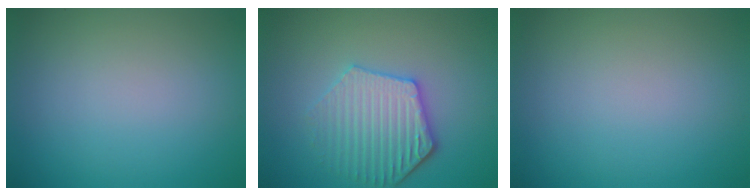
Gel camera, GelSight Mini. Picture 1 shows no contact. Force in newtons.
{"total": 4.5, "press": 4.0, "slide": 2.0}
{"total": 0.0}